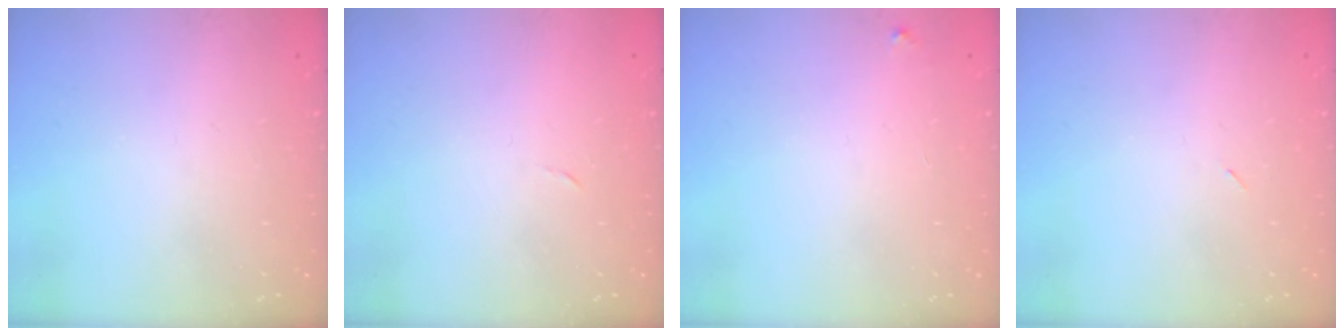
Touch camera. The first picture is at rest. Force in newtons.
{"total": 2.3, "press": 2.3, "slide": 0.4}
{"total": 2.3, "press": 2.3, "slide": 0.2}
{"total": 2.3, "press": 1.9, "slide": 1.2}